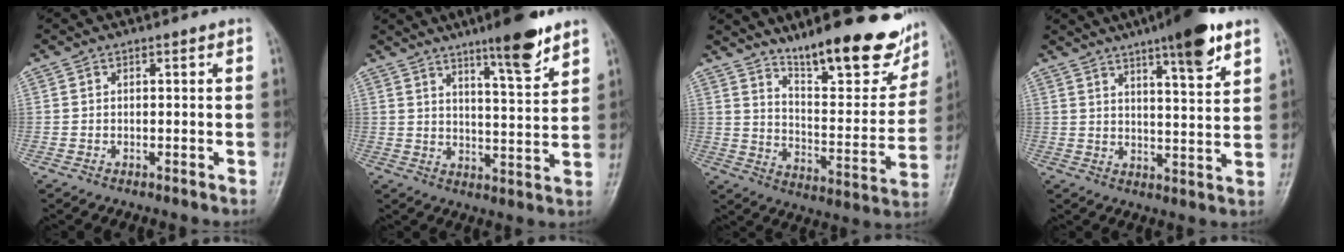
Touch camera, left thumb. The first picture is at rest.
{"total": 10.3, "force": [7.1, 1.5, 7.3], "torque": [-0.099, -0.047, 0.110]}
{"total": 21.2, "force": [15.1, 5.9, 13.6], "torque": [-0.147, -0.093, 0.232]}
{"total": 11.8, "force": [7.4, 2.1, 9.0], "torque": [-0.119, -0.037, 0.107]}